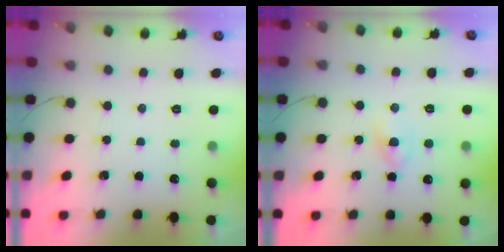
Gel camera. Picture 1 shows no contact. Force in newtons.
{"total": 3.0, "press": 2.9, "slide": 1.0}